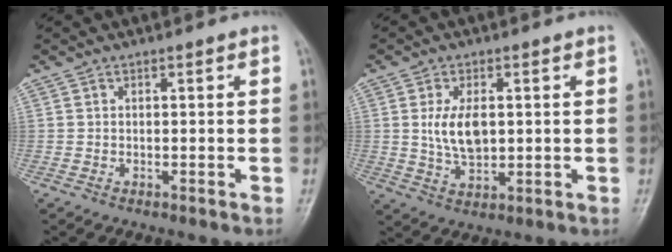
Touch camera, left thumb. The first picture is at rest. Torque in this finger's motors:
{"motor_torque": [-0.32, 0.57, 0.93, -0.24, 0.07]}